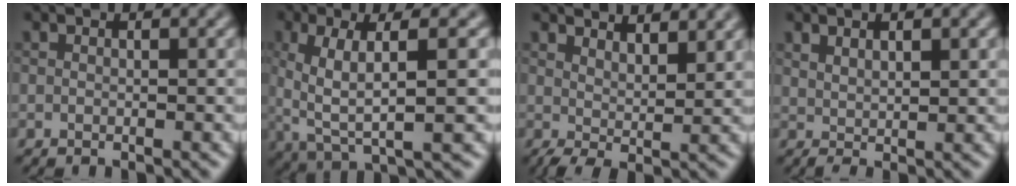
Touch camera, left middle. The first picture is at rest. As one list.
[{"total": 7.1, "force": [0.6, 1.8, 6.8], "torque": [-0.131, 0.000, 0.013]}, {"total": 4.2, "force": [3.2, 1.3, 2.4], "torque": [-0.040, 0.004, 0.052]}, {"total": 1.7, "force": [1.0, 0.5, 1.3], "torque": [-0.026, -0.005, 0.020]}]